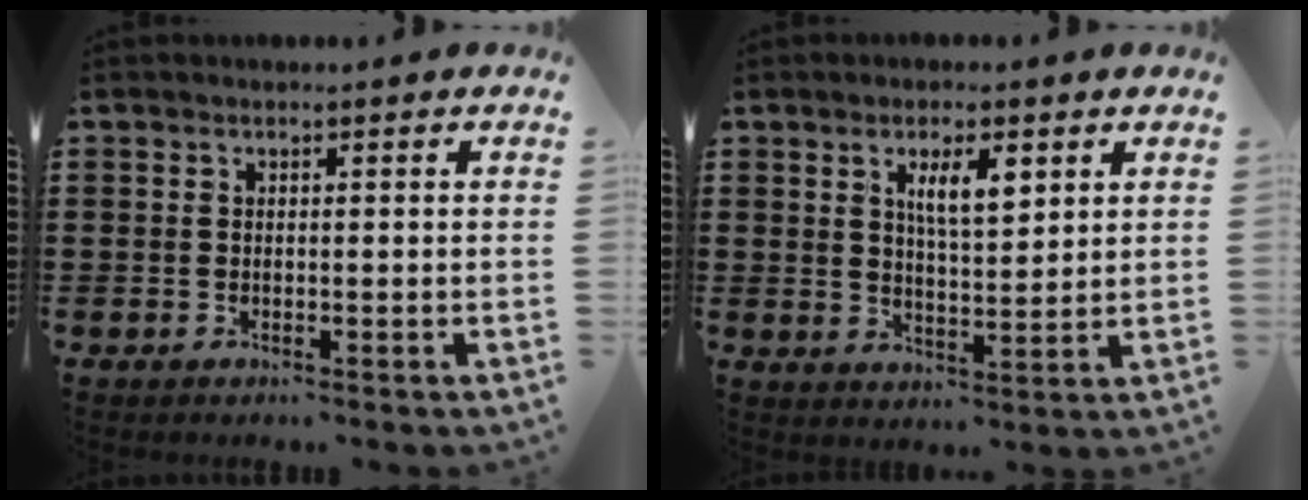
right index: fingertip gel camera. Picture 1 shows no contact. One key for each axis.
{"total": 5.5, "fx": 2.5, "fy": 1.8, "fz": 4.6, "tx": -0.080, "ty": 0.001, "tz": 0.038}